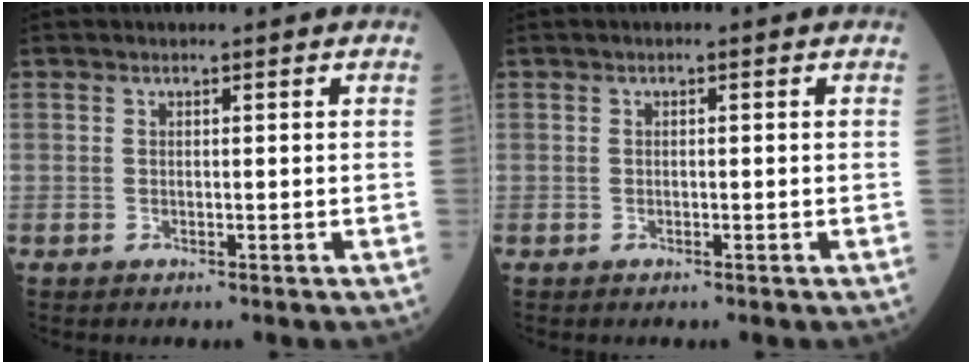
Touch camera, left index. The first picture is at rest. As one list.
[{"total": 0.0}]